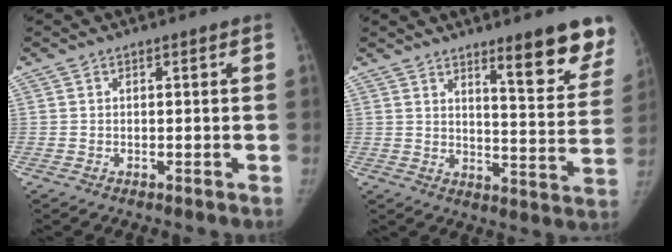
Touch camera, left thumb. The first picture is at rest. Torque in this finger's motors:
{"motor_torque": [1.43, 0.45, 0.87, -1.26, 0.24]}